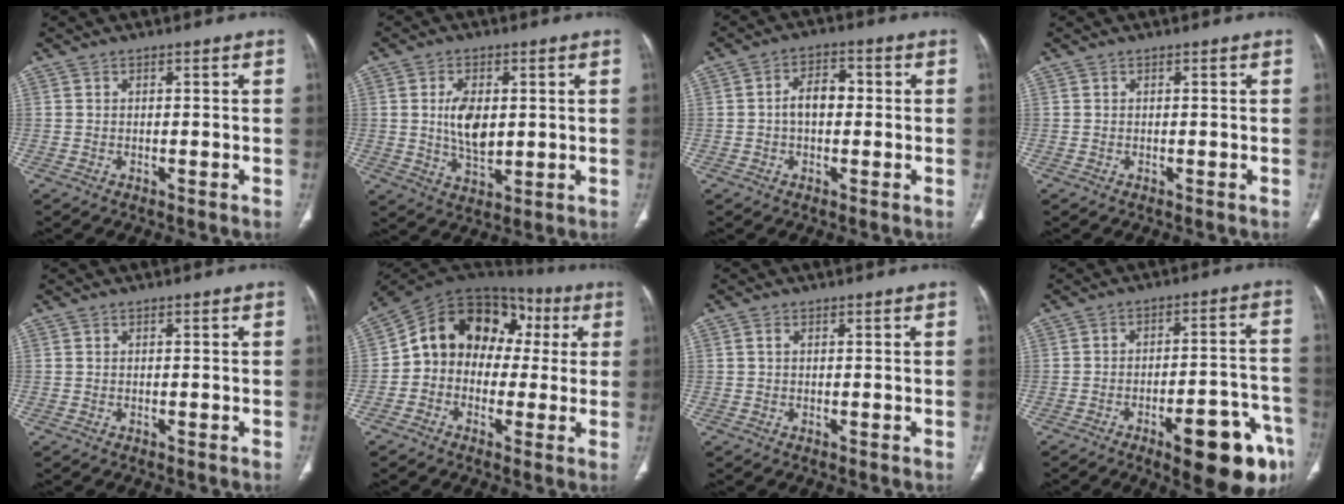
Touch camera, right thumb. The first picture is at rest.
{"total": 8.0, "force": [1.0, 4.5, 6.5], "torque": [-0.107, -0.010, 0.024]}
{"total": 5.5, "force": [-0.1, 3.5, 4.3], "torque": [-0.065, 0.020, -0.009]}
{"total": 0.0}
{"total": 0.0}
{"total": 16.6, "force": [1.8, 12.8, 10.4], "torque": [-0.127, 0.055, 0.017]}
{"total": 0.8, "force": [0.2, 0.5, 0.6], "torque": [-0.014, 0.004, 0.005]}
{"total": 17.1, "force": [-9.2, 5.2, 13.5], "torque": [-0.118, 0.060, -0.116]}